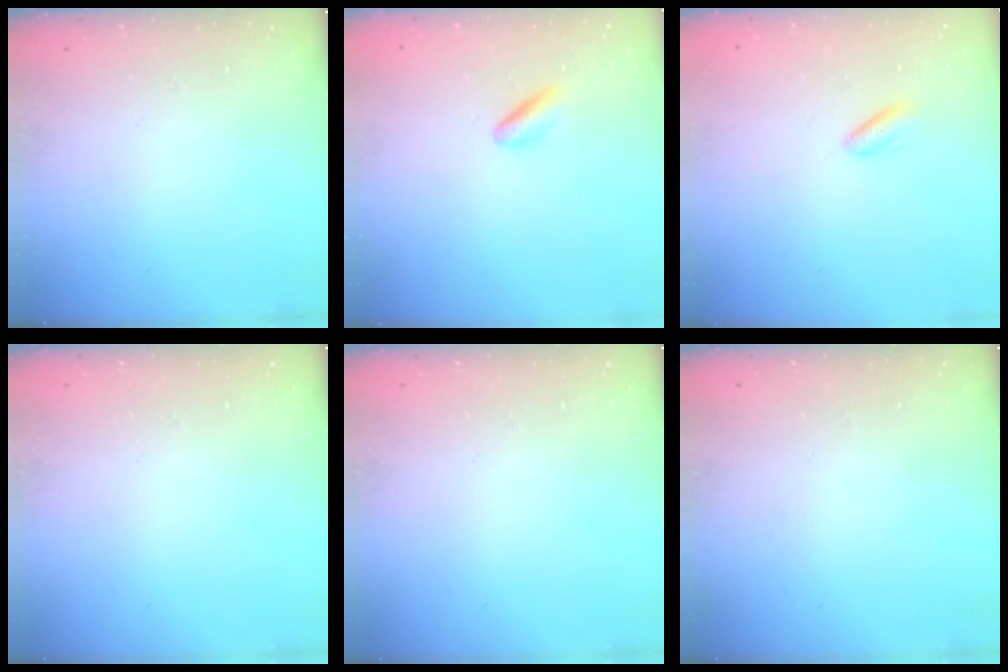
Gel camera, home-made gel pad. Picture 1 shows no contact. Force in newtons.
{"total": 2.7, "press": 2.6, "slide": 0.7}
{"total": 2.0, "press": 1.7, "slide": 1.0}
{"total": 0.0}
{"total": 0.0}
{"total": 0.0}